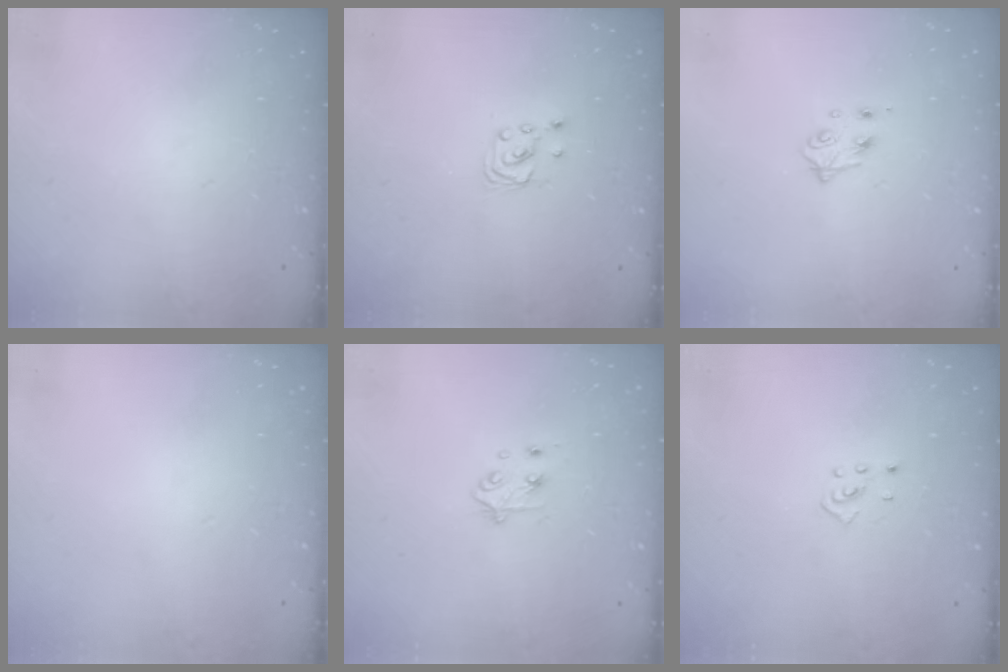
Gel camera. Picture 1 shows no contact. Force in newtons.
{"total": 1.9, "press": 1.9, "slide": 0.1}
{"total": 4.9, "press": 4.8, "slide": 0.7}
{"total": 0.0}
{"total": 4.8, "press": 4.8, "slide": 0.6}
{"total": 2.0, "press": 1.9, "slide": 0.8}